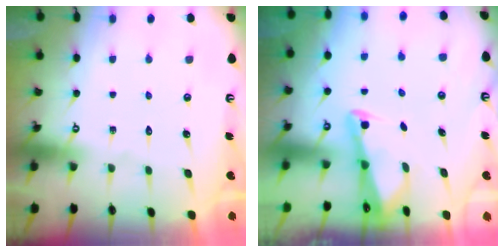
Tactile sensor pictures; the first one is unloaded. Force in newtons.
{"total": 2.2, "press": 2.2, "slide": 0.3}